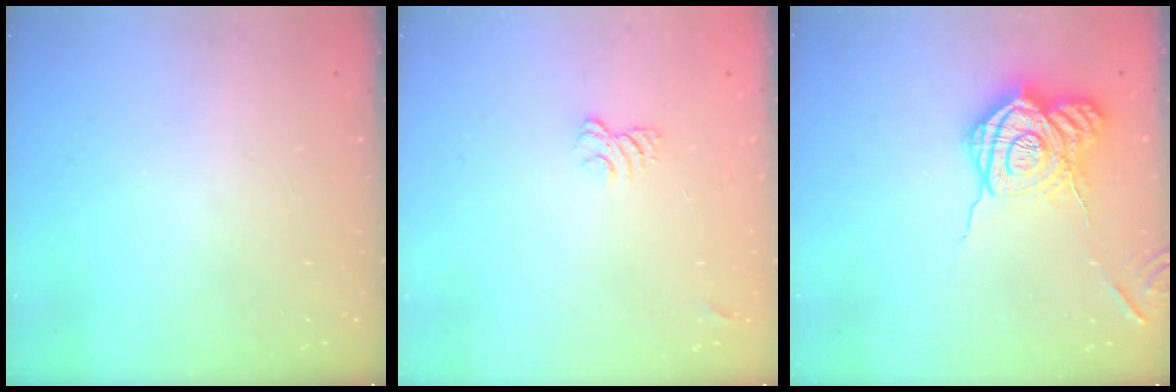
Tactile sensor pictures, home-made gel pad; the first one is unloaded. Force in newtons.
{"total": 3.4, "press": 3.1, "slide": 1.2}
{"total": 18.0, "press": 17.9, "slide": 1.4}